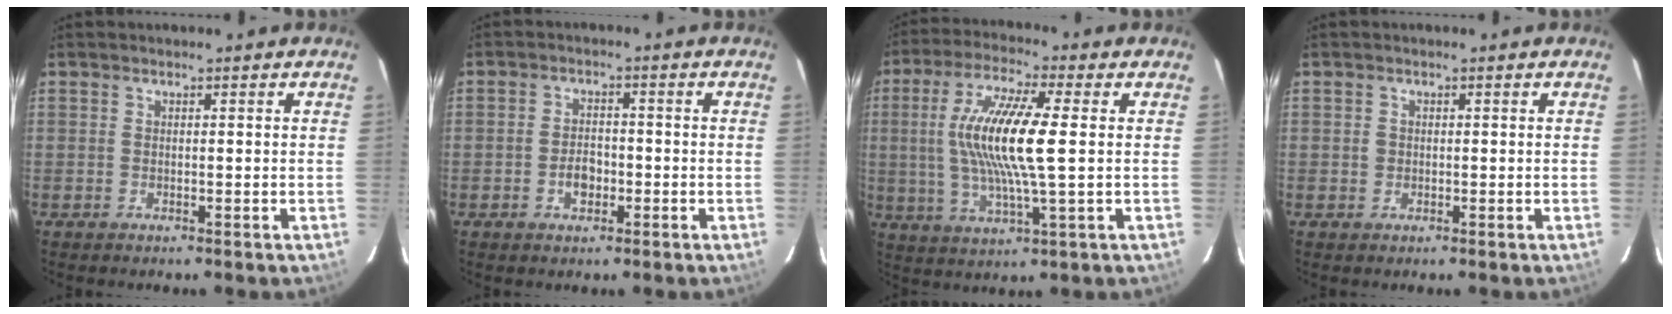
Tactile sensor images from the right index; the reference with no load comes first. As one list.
[{"total": 3.7, "force": [-1.4, 2.4, 2.4], "torque": [-0.046, 0.005, -0.022]}, {"total": 14.6, "force": [1.1, 2.1, 14.4], "torque": [-0.280, 0.001, 0.019]}, {"total": 1.1, "force": [0.0, 1.1, 0.2], "torque": [0.000, 0.002, -0.001]}]